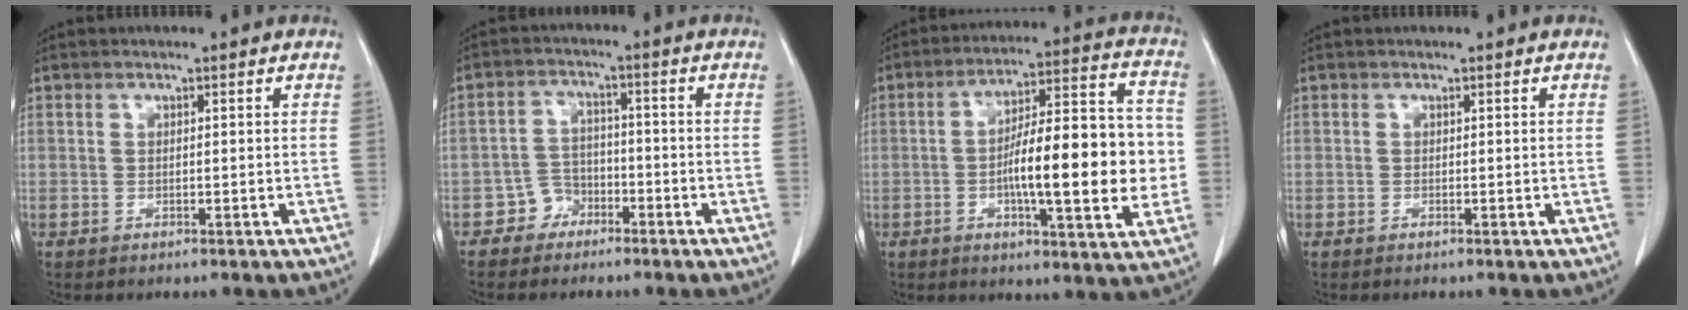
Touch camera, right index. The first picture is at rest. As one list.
[{"total": 4.0, "force": [-2.7, 3.0, 0.4], "torque": [-0.003, 0.015, -0.049]}, {"total": 18.1, "force": [-2.0, 3.8, 17.5], "torque": [-0.265, 0.025, -0.030]}, {"total": 0.0}]